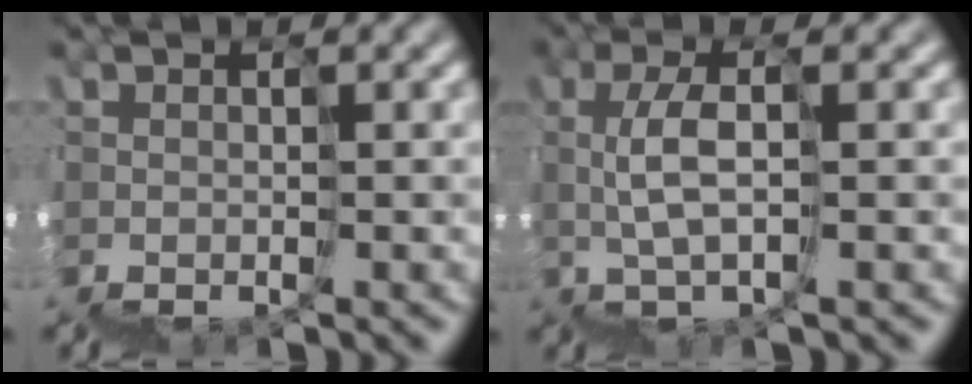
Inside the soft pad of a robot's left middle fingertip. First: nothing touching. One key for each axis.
{"total": 3.0, "fx": 2.5, "fy": -1.3, "fz": -0.7, "tx": 0.000, "ty": 0.044, "tz": 0.033}